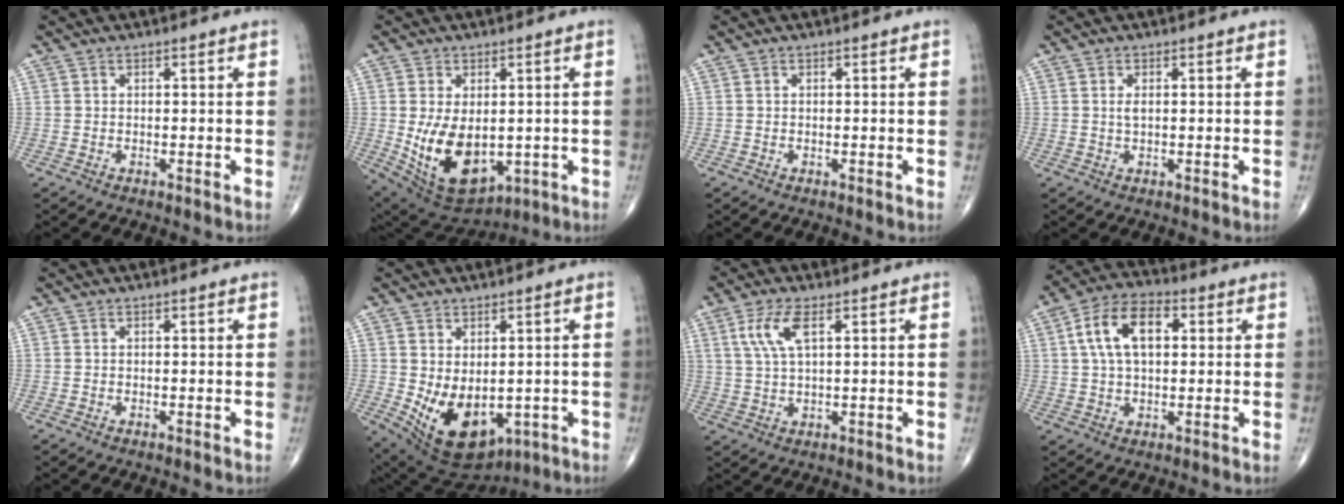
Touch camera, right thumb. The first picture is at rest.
{"total": 14.6, "force": [-1.6, 9.0, 11.4], "torque": [-0.184, -0.011, 0.006]}
{"total": 0.0}
{"total": 1.4, "force": [0.2, 0.6, 1.2], "torque": [-0.025, 0.002, 0.008]}
{"total": 0.0}
{"total": 13.3, "force": [-2.2, 8.5, 10.0], "torque": [-0.150, -0.008, -0.004]}
{"total": 6.4, "force": [2.5, 2.3, 5.4], "torque": [-0.123, -0.001, 0.055]}
{"total": 11.8, "force": [2.7, 6.8, 9.3], "torque": [-0.159, 0.020, 0.042]}